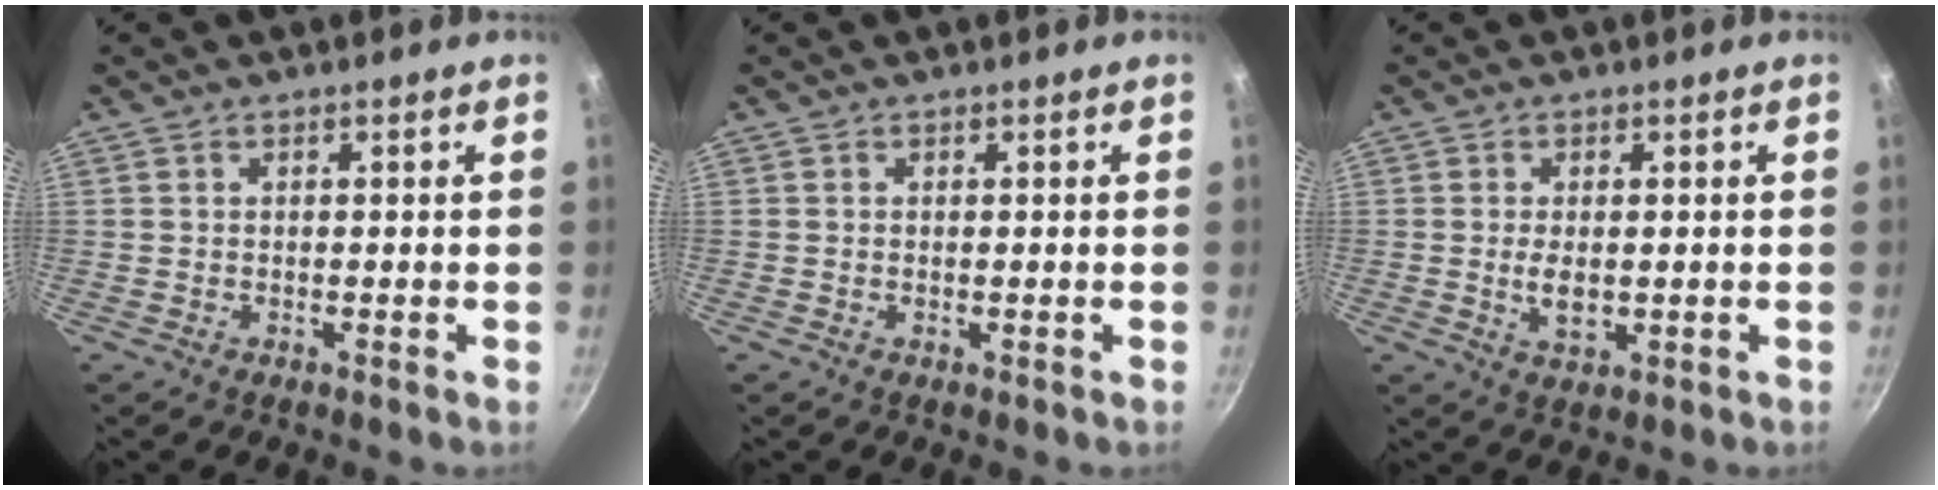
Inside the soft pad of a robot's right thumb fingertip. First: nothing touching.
{"total": 0.0}
{"total": 4.1, "force": [-0.2, 2.2, 3.4], "torque": [-0.065, -0.005, 0.002]}